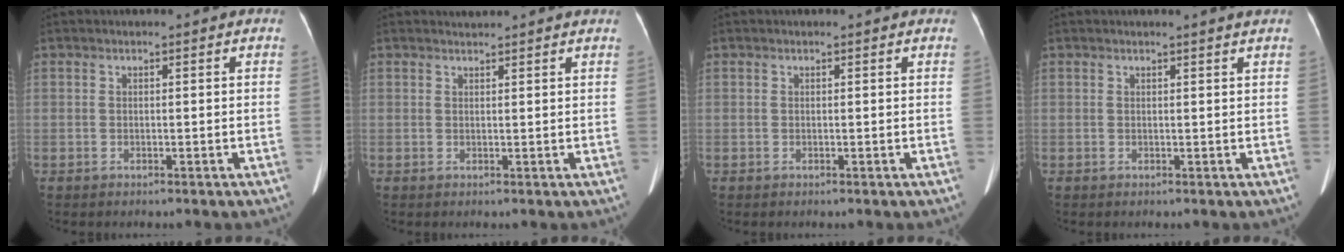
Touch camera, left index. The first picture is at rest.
{"total": 1.9, "force": [1.8, -0.2, 0.0], "torque": [-0.007, 0.007, 0.026]}
{"total": 0.0}
{"total": 1.5, "force": [1.4, -0.5, 0.4], "torque": [-0.017, -0.005, 0.018]}